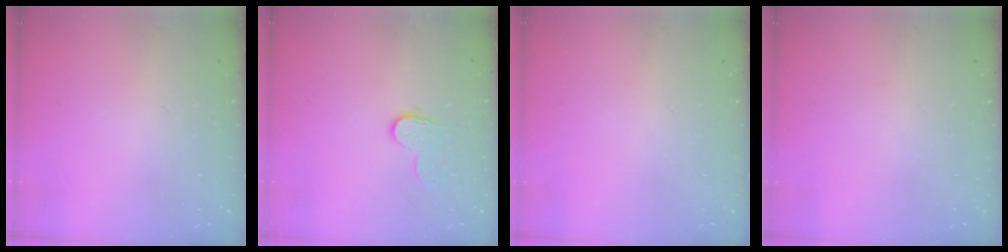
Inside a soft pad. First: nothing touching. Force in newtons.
{"total": 6.2, "press": 6.2, "slide": 0.4}
{"total": 0.0}
{"total": 0.0}